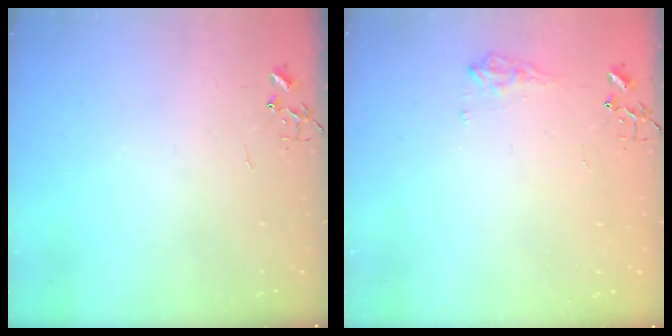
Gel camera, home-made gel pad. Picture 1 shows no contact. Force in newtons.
{"total": 8.2, "press": 8.2, "slide": 0.2}